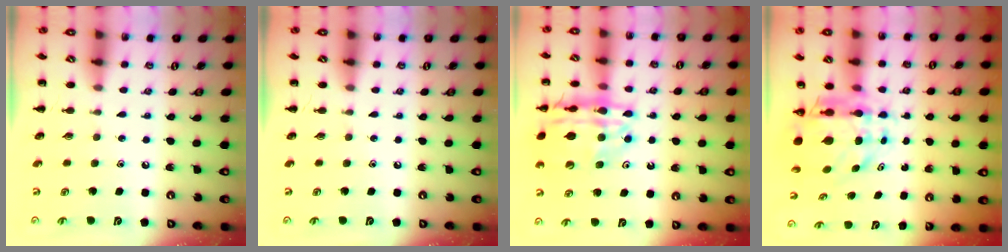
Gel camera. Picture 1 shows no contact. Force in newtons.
{"total": 0.0}
{"total": 19.7, "press": 19.5, "slide": 2.9}
{"total": 9.2, "press": 8.7, "slide": 3.0}